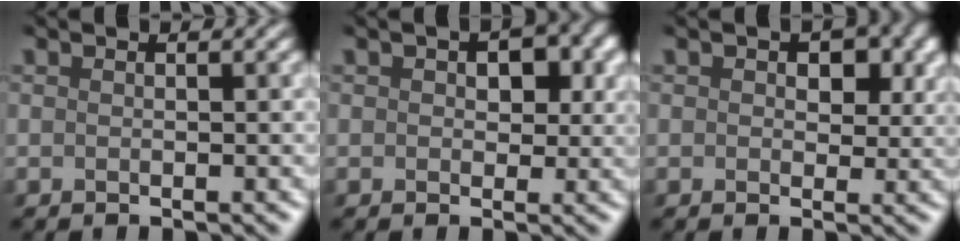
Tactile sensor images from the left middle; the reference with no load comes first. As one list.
[{"total": 3.4, "force": [0.8, 2.5, 2.1], "torque": [-0.005, 0.011, 0.002]}, {"total": 4.3, "force": [1.3, 3.1, 2.7], "torque": [-0.015, 0.013, 0.007]}]